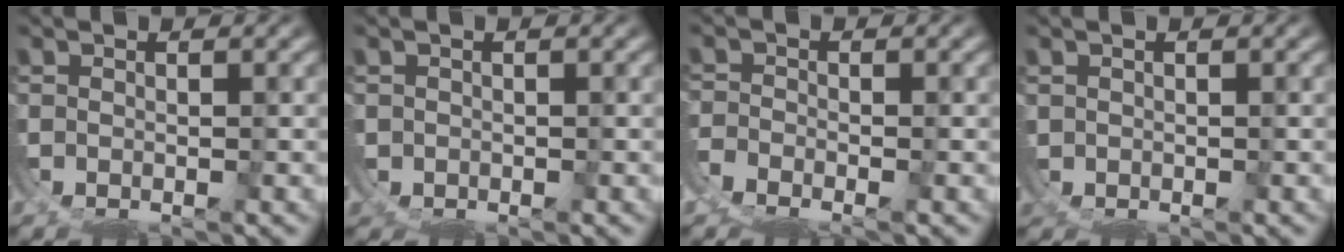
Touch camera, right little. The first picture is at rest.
{"total": 1.5, "force": [-0.1, 1.4, -0.4], "torque": [-0.011, -0.010, 0.004]}
{"total": 3.0, "force": [-2.5, 1.4, 0.9], "torque": [-0.021, -0.015, -0.040]}
{"total": 1.0, "force": [0.2, 0.9, -0.4], "torque": [-0.001, -0.002, 0.007]}